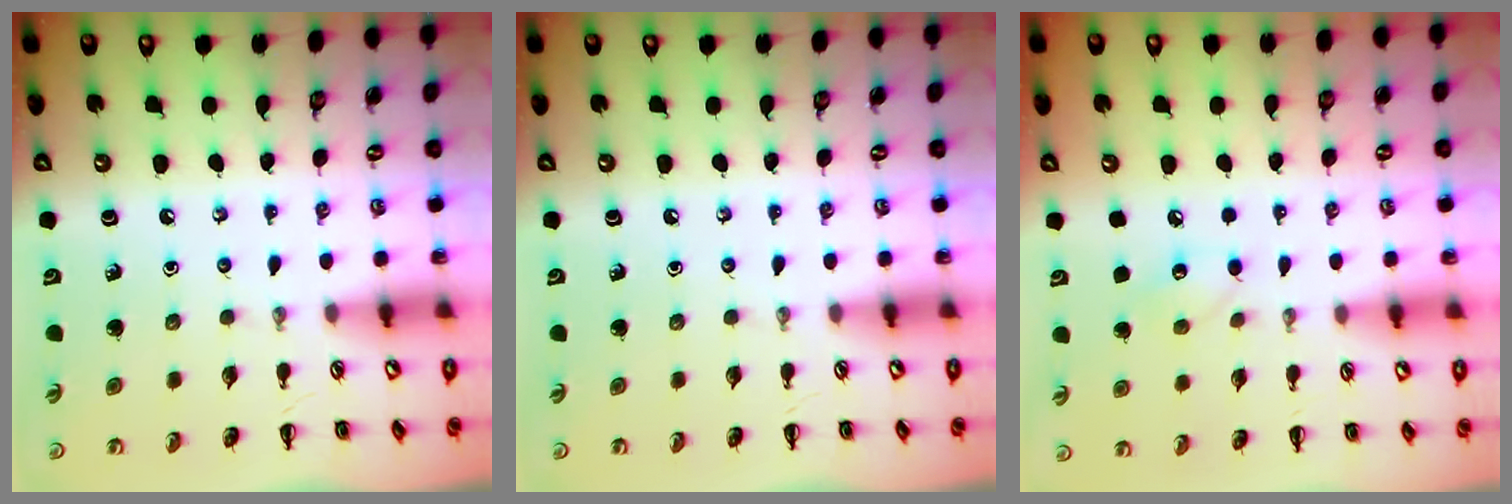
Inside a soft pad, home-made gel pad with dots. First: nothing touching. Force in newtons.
{"total": 0.0}
{"total": 7.3, "press": 7.1, "slide": 1.3}